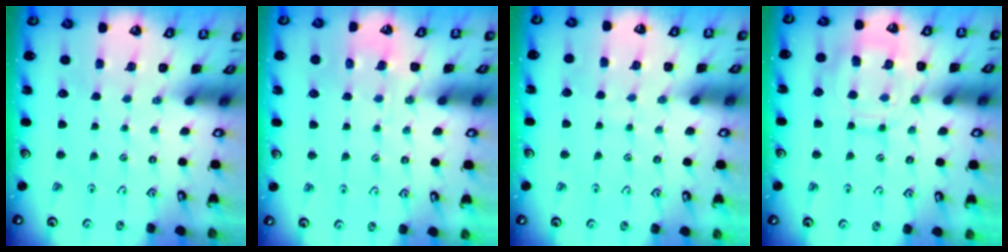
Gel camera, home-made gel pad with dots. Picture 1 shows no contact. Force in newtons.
{"total": 4.8, "press": 4.8, "slide": 0.7}
{"total": 5.4, "press": 5.3, "slide": 0.6}
{"total": 11.5, "press": 11.5, "slide": 1.1}